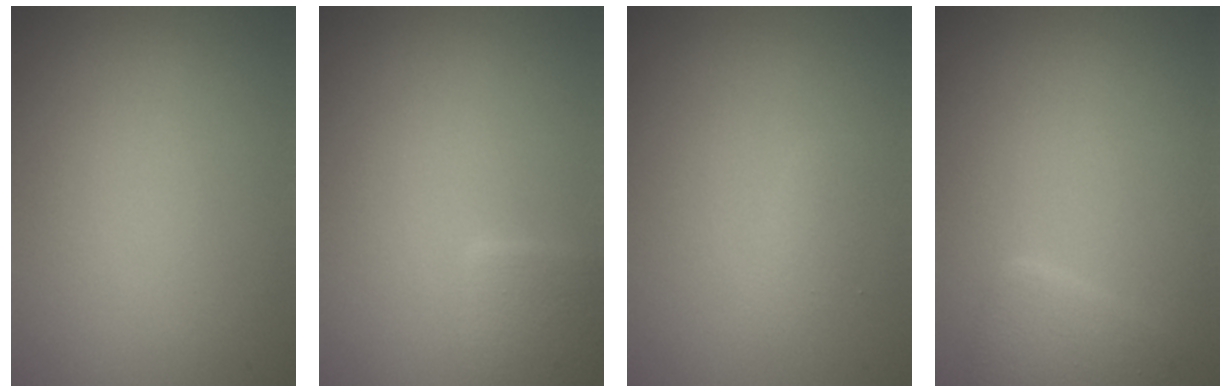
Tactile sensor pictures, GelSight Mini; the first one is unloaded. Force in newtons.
{"total": 2.1, "press": 2.1, "slide": 0.1}
{"total": 1.0, "press": 1.0, "slide": 0.0}
{"total": 1.8, "press": 1.8, "slide": 0.1}